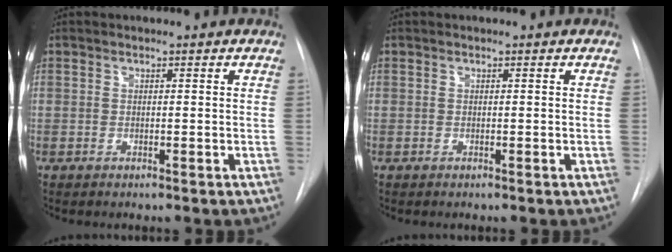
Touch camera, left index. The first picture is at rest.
{"total": 0.0}